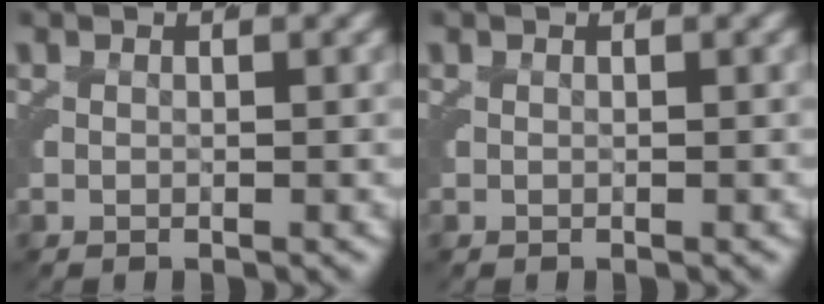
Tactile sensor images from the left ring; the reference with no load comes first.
{"total": 0.0}